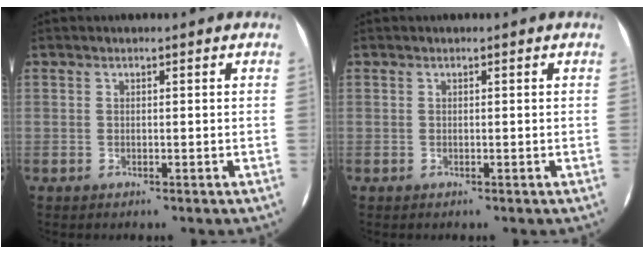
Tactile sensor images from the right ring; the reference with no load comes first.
{"total": 0.0}